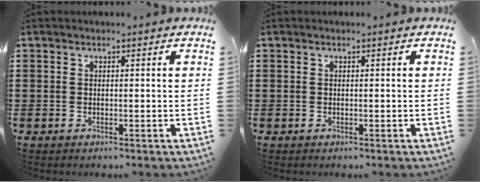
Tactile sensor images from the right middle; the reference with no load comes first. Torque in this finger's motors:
{"motor_torque": [-1.39, -0.75, 0.01, -0.01]}